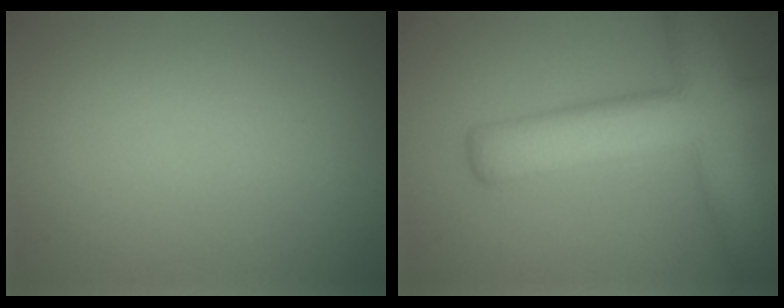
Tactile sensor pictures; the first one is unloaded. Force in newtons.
{"total": 9.3, "press": 9.3, "slide": 0.4}